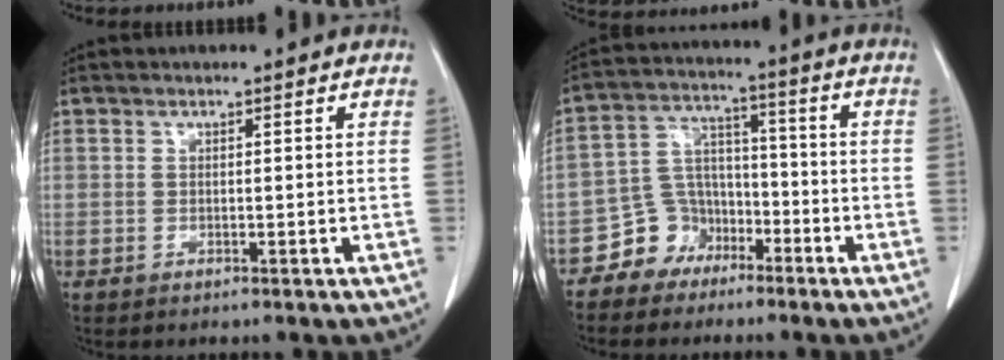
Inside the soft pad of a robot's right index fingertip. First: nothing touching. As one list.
[{"total": 7.4, "force": [-4.8, 5.5, 1.0], "torque": [-0.022, 0.026, -0.083]}]